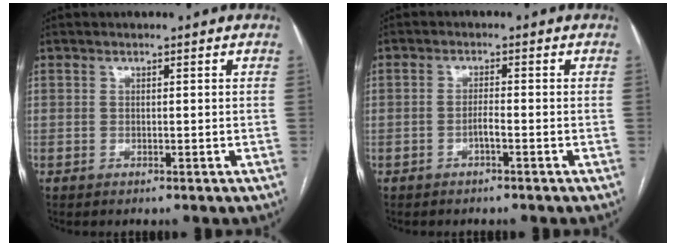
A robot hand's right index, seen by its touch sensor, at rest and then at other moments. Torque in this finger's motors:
{"motor_torque": [-0.03, -0.28, 0.14, 0.04]}